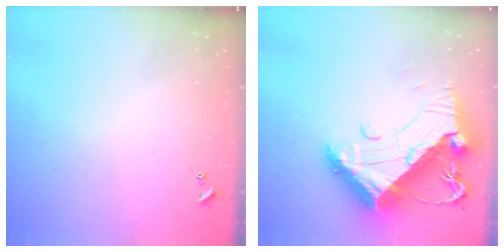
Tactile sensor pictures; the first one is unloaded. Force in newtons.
{"total": 19.4, "press": 19.3, "slide": 2.1}